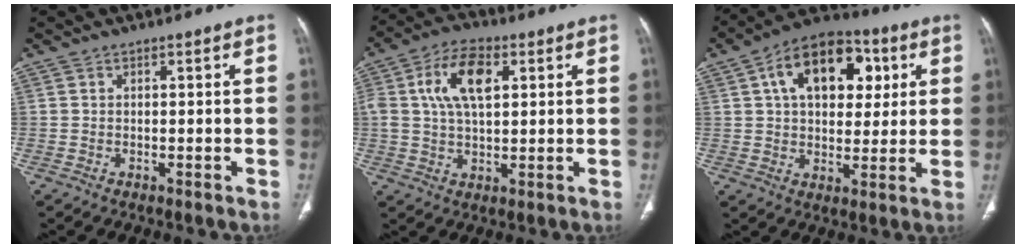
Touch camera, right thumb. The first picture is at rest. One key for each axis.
{"total": 11.0, "fx": 3.0, "fy": 5.9, "fz": 8.8, "tx": -0.161, "ty": 0.010, "tz": 0.051}
{"total": 17.1, "fx": 5.2, "fy": 10.7, "fz": 12.2, "tx": -0.148, "ty": 0.009, "tz": 0.076}